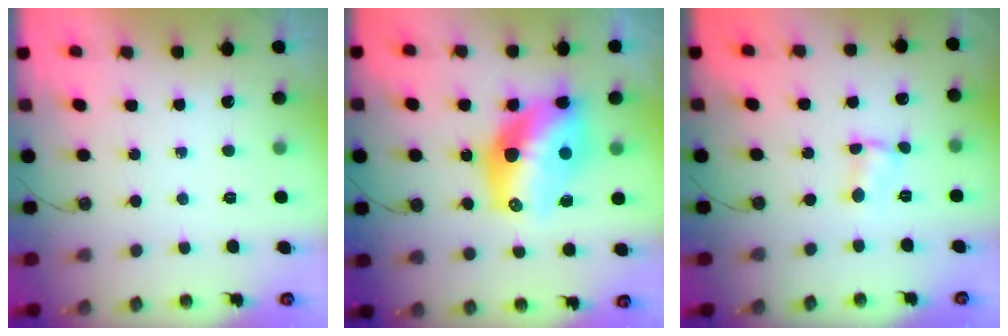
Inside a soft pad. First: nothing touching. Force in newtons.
{"total": 16.7, "press": 16.6, "slide": 1.8}
{"total": 1.6, "press": 1.6, "slide": 0.2}